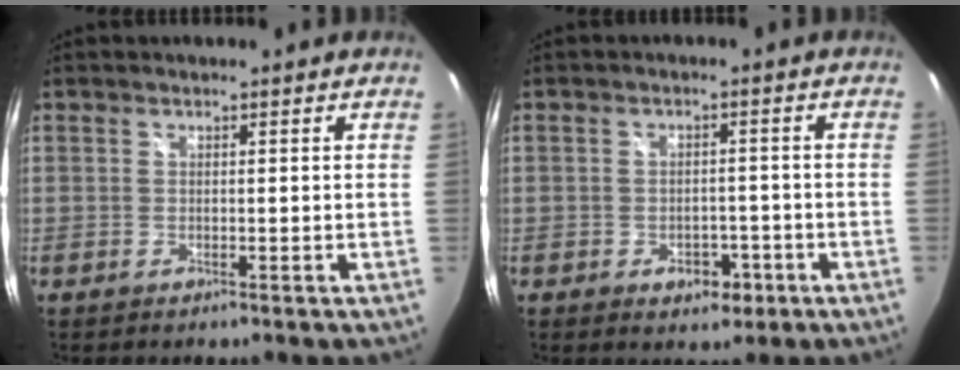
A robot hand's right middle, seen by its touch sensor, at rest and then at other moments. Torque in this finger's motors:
{"motor_torque": [0.29, -0.39, 0.06, 0.00]}